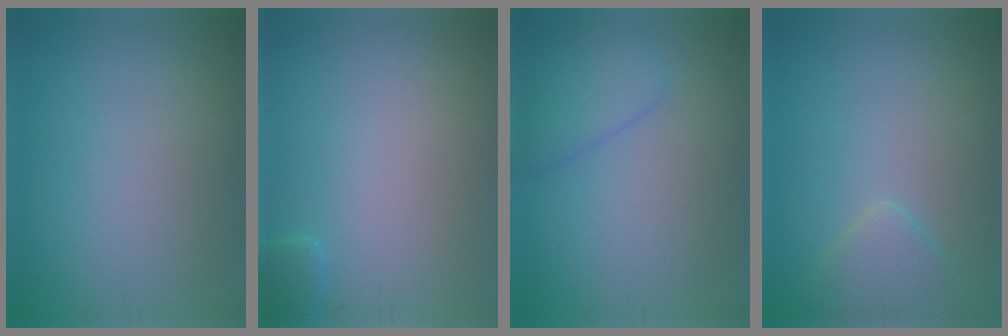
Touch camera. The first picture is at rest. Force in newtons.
{"total": 1.1, "press": 1.0, "slide": 0.1}
{"total": 2.7, "press": 2.6, "slide": 0.2}
{"total": 2.4, "press": 2.4, "slide": 0.2}